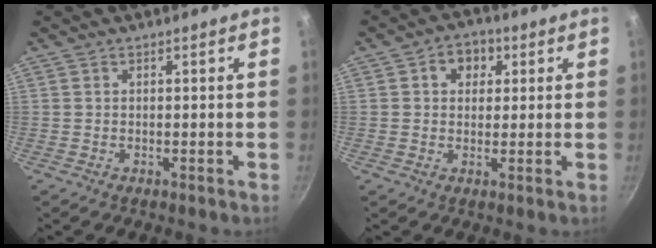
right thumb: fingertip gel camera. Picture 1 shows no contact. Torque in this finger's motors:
{"motor_torque": [-0.05, 0.22, 0.68, 0.54, -0.01]}